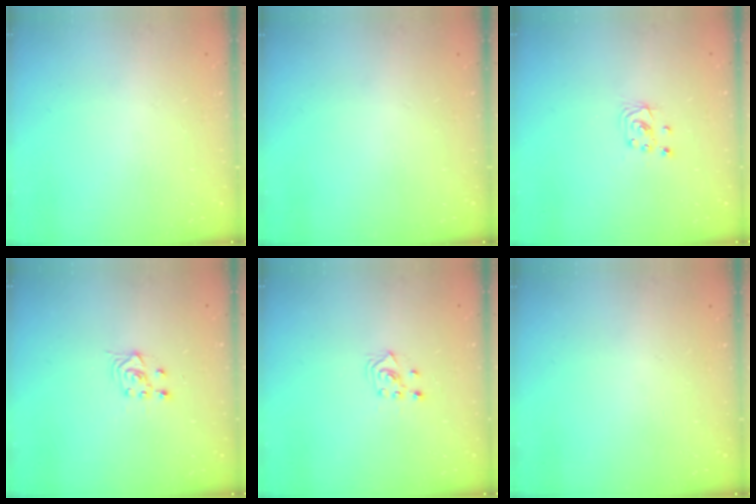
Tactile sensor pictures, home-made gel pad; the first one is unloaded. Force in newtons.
{"total": 0.0}
{"total": 2.7, "press": 2.7, "slide": 0.2}
{"total": 3.3, "press": 2.9, "slide": 1.5}
{"total": 3.7, "press": 3.6, "slide": 0.8}
{"total": 0.0}